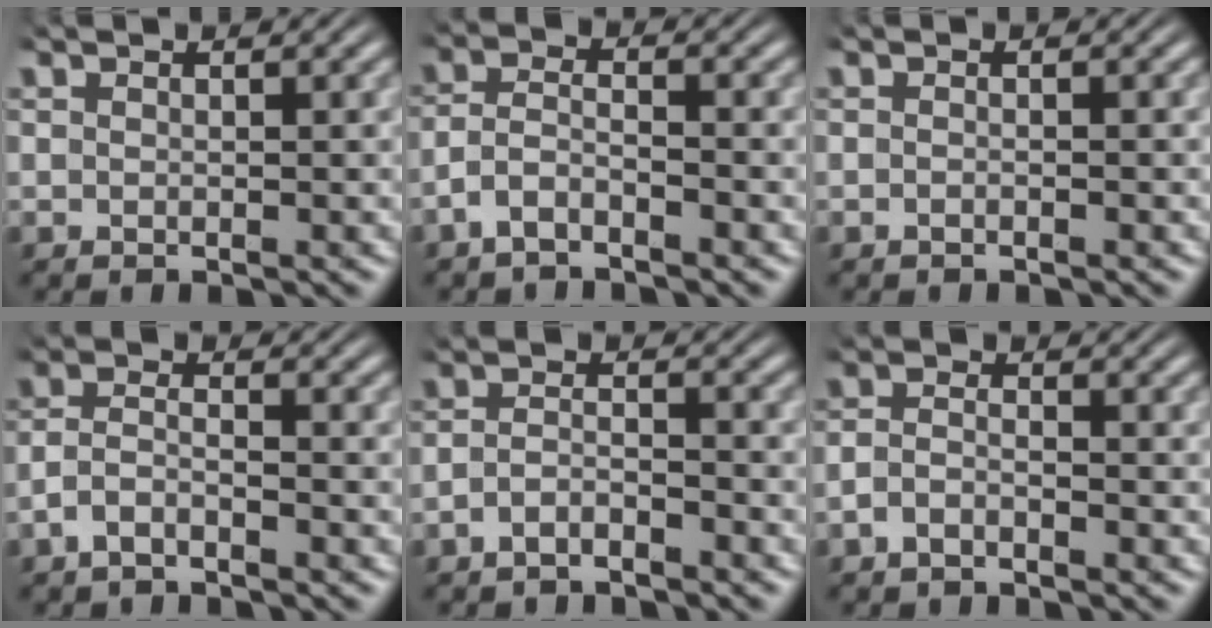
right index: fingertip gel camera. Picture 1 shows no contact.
{"total": 3.6, "force": [-2.2, 2.2, 1.8], "torque": [-0.048, -0.015, -0.036]}
{"total": 0.6, "force": [-0.5, 0.0, 0.3], "torque": [-0.007, 0.004, -0.012]}
{"total": 3.1, "force": [-1.9, 1.8, 1.8], "torque": [-0.045, -0.013, -0.030]}
{"total": 2.8, "force": [-2.3, 1.0, 1.1], "torque": [-0.024, -0.010, -0.039]}
{"total": 2.2, "force": [-1.5, 1.1, 1.1], "torque": [-0.032, -0.010, -0.023]}